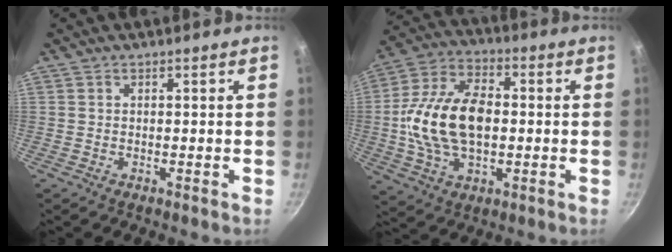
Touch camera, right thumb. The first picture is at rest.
{"total": 17.7, "force": [-0.3, 10.8, 14.0], "torque": [-0.245, 0.025, -0.014]}